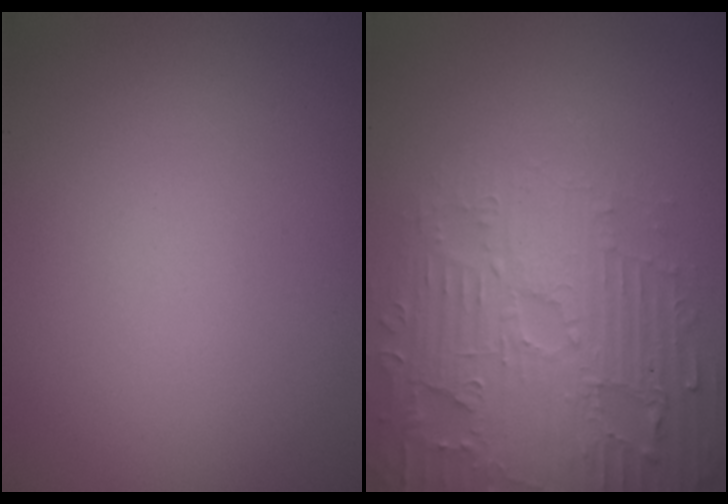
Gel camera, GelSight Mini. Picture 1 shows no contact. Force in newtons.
{"total": 5.1, "press": 5.0, "slide": 1.0}